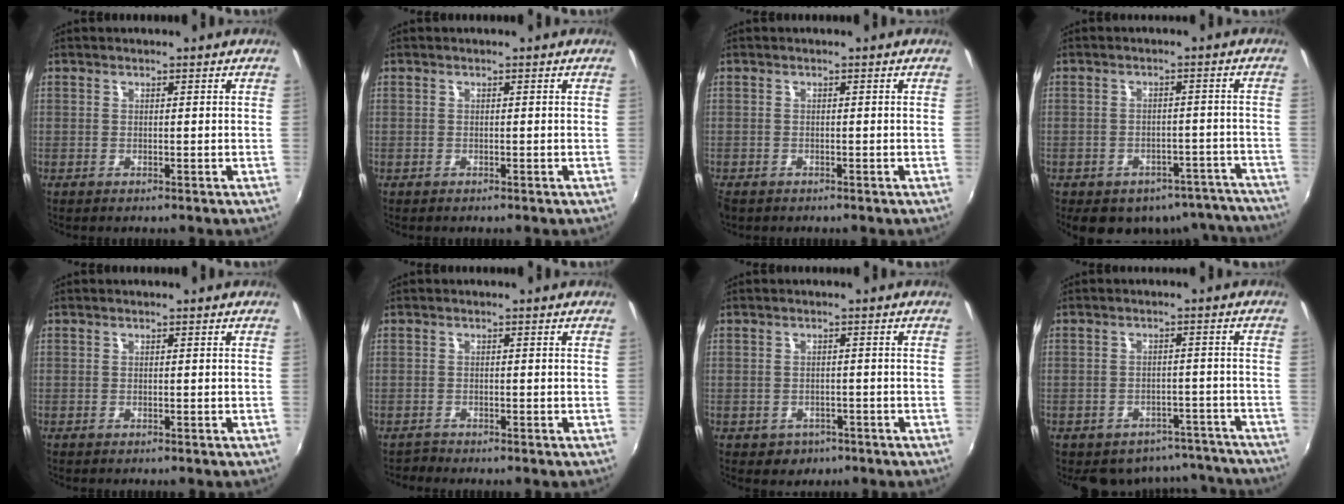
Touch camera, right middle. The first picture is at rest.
{"total": 0.0}
{"total": 1.8, "force": [-1.3, 1.0, 0.6], "torque": [-0.016, -0.008, -0.024]}
{"total": 16.2, "force": [-12.9, 8.4, 5.1], "torque": [-0.096, 0.020, -0.134]}
{"total": 0.0}
{"total": 1.0, "force": [-1.0, 0.1, -0.3], "torque": [0.006, -0.001, -0.020]}
{"total": 3.6, "force": [-1.7, 3.1, 1.0], "torque": [-0.029, -0.003, -0.018]}
{"total": 11.4, "force": [-9.7, 5.6, 2.2], "torque": [-0.045, 0.020, -0.104]}